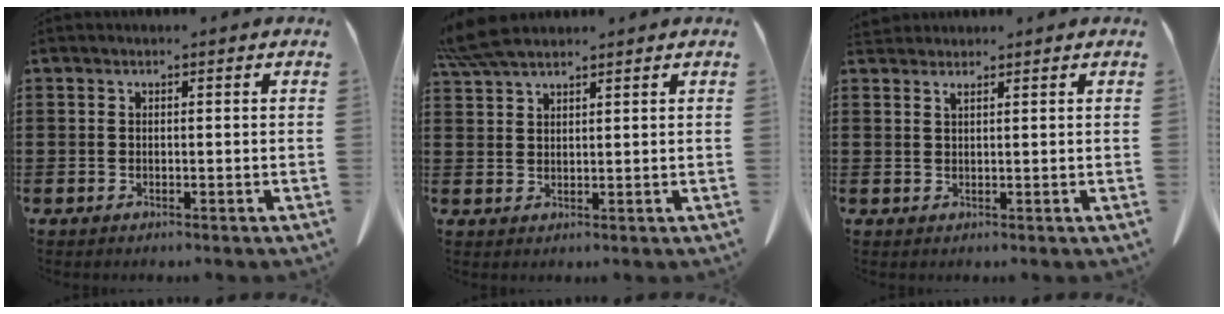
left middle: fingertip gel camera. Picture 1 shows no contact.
{"total": 5.3, "force": [4.4, 1.0, 2.7], "torque": [-0.073, -0.007, 0.083]}
{"total": 1.4, "force": [1.3, 0.0, 0.4], "torque": [-0.012, -0.003, 0.027]}